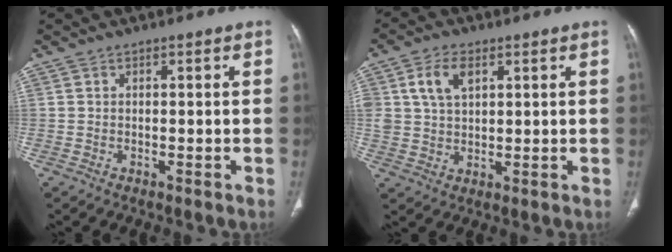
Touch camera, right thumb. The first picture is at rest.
{"total": 6.9, "force": [2.7, 4.4, 4.6], "torque": [-0.079, -0.005, 0.056]}